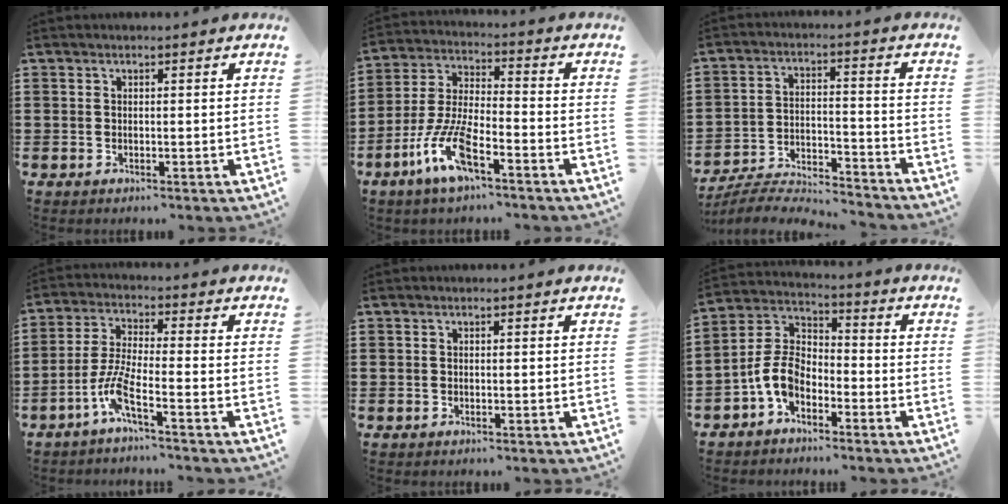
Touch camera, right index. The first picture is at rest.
{"total": 9.5, "force": [-5.4, 2.2, 7.4], "torque": [-0.188, -0.013, -0.110]}
{"total": 6.1, "force": [-5.9, 0.4, 1.1], "torque": [-0.029, 0.003, -0.120]}
{"total": 6.4, "force": [-3.8, 0.8, 5.1], "torque": [-0.129, -0.013, -0.079]}
{"total": 0.0}
{"total": 7.5, "force": [-3.6, 4.4, 4.9], "torque": [-0.130, 0.003, -0.078]}